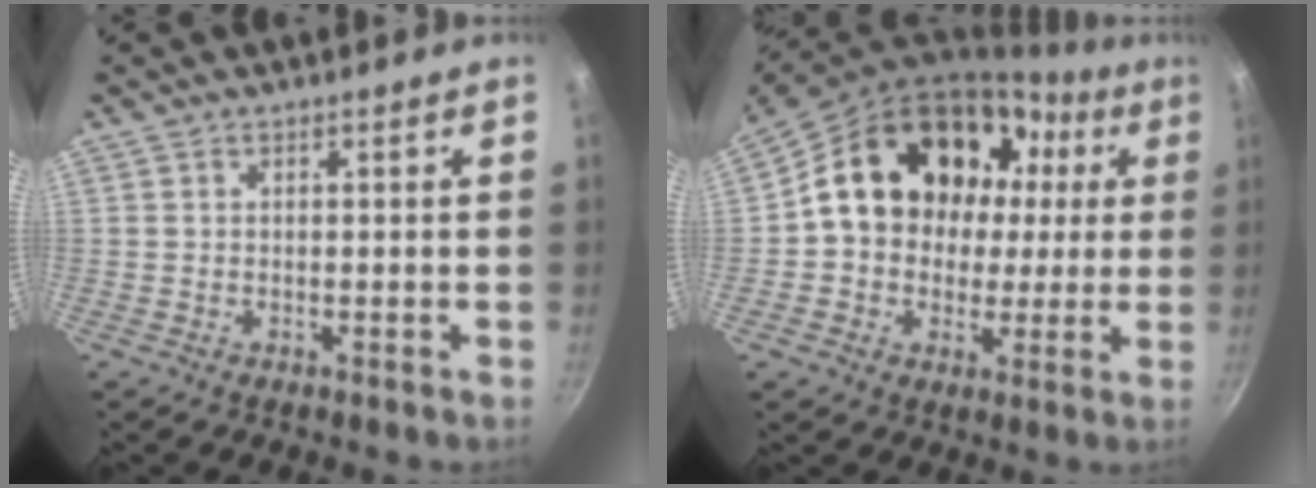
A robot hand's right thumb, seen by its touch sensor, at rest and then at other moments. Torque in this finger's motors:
{"motor_torque": [0.79, 4.22, 2.22, -0.35, 0.28]}